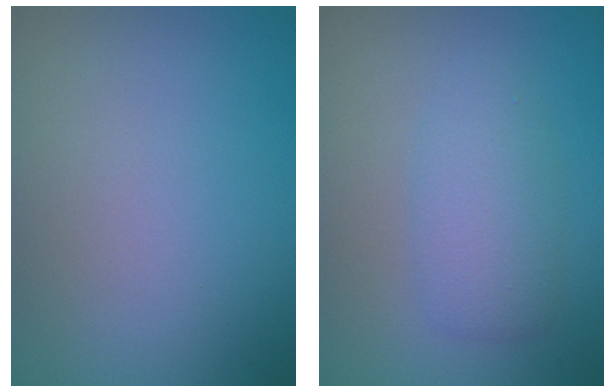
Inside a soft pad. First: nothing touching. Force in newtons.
{"total": 3.3, "press": 3.3, "slide": 0.1}